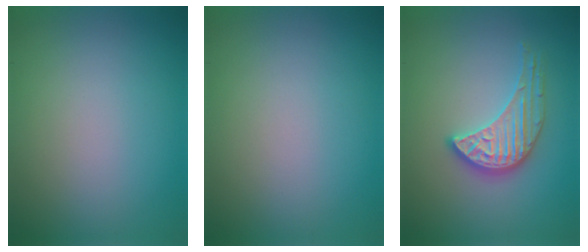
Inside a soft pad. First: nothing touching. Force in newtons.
{"total": 0.0}
{"total": 3.5, "press": 3.3, "slide": 1.3}